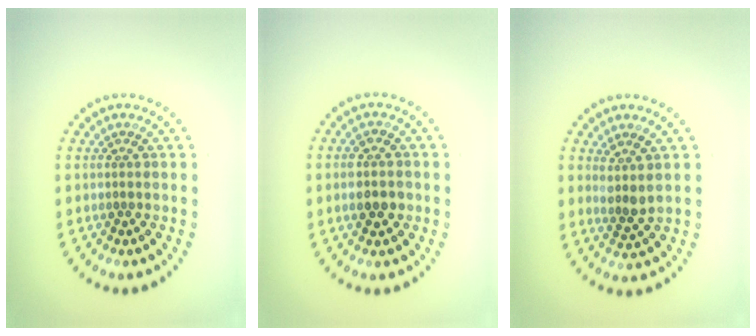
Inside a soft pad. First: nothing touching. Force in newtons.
{"total": 2.5, "press": 2.5, "slide": 0.3}
{"total": 2.2, "press": 1.8, "slide": 1.2}